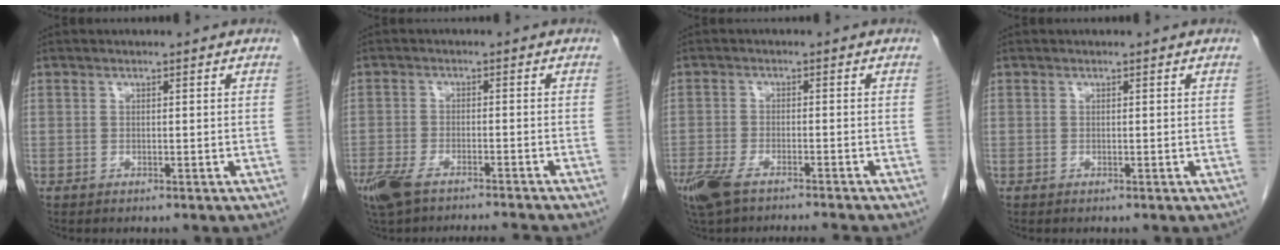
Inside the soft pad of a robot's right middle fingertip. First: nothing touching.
{"total": 9.5, "force": [-8.0, 1.4, 4.9], "torque": [-0.093, -0.009, -0.131]}
{"total": 9.1, "force": [-7.4, 1.3, 5.1], "torque": [-0.094, -0.014, -0.126]}
{"total": 0.0}